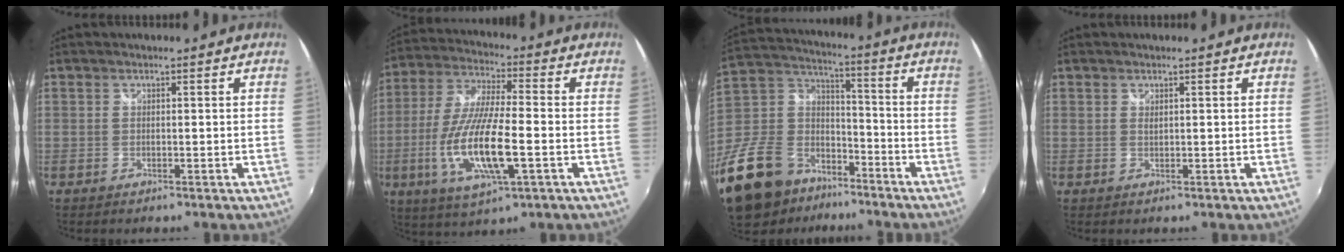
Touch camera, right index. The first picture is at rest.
{"total": 16.2, "force": [-4.3, 4.0, 15.1], "torque": [-0.312, -0.018, -0.079]}
{"total": 27.2, "force": [-17.6, 16.2, 13.0], "torque": [-0.313, 0.022, -0.287]}
{"total": 0.6, "force": [0.4, 0.3, 0.3], "torque": [-0.005, 0.001, 0.007]}